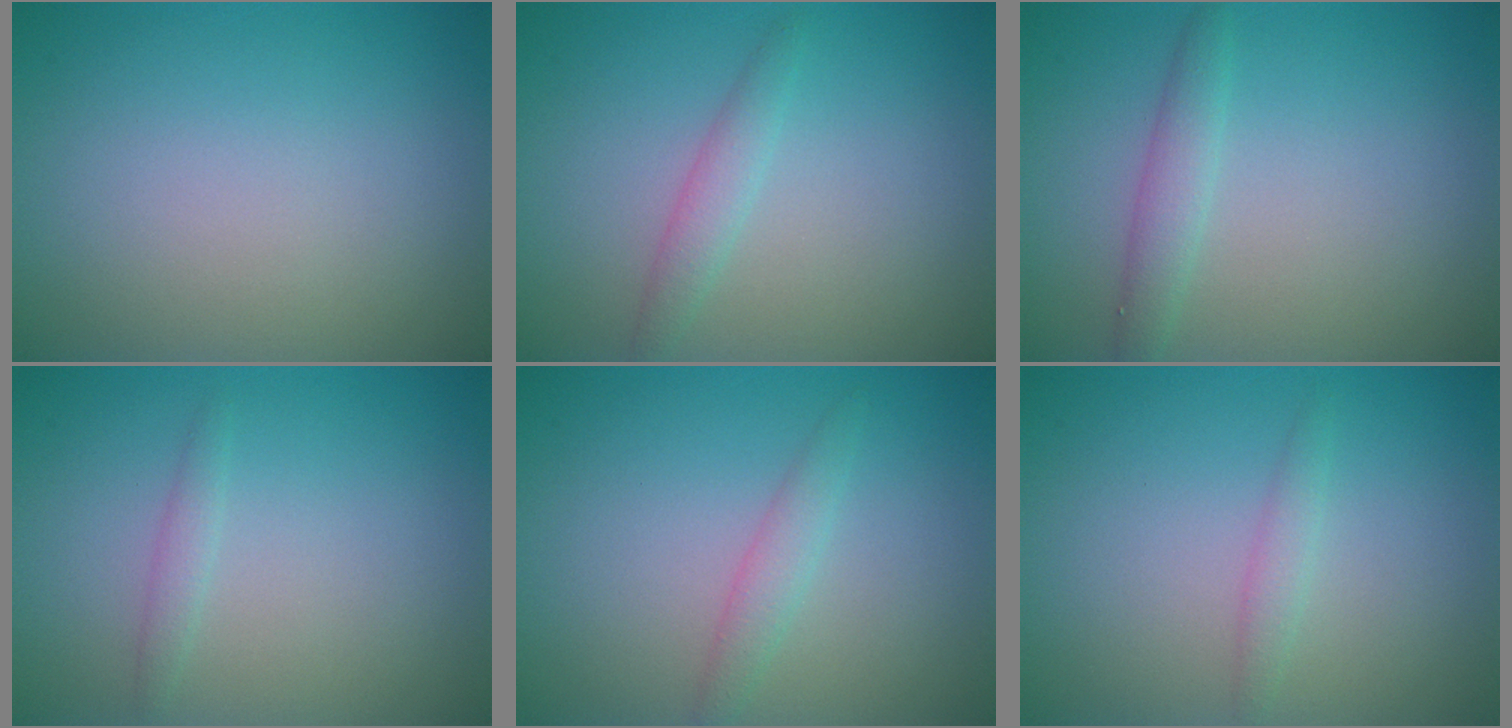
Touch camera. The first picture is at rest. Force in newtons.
{"total": 1.6, "press": 1.6, "slide": 0.1}
{"total": 1.9, "press": 1.9, "slide": 0.1}
{"total": 1.0, "press": 1.0, "slide": 0.1}
{"total": 1.6, "press": 1.6, "slide": 0.0}
{"total": 1.2, "press": 1.2, "slide": 0.1}